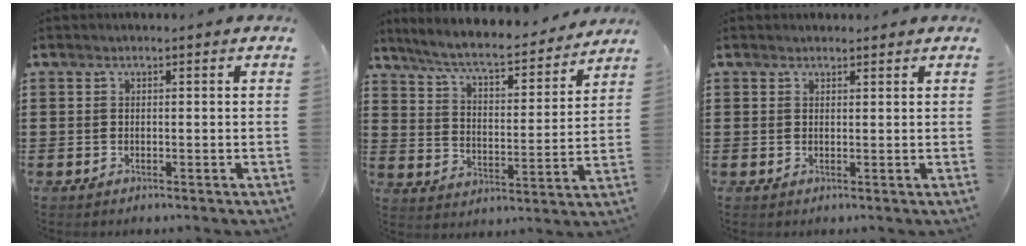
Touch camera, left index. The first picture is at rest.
{"total": 6.6, "force": [6.0, 0.4, 2.8], "torque": [-0.079, -0.041, 0.098]}
{"total": 1.0, "force": [1.0, 0.4, 0.0], "torque": [-0.002, 0.003, 0.019]}